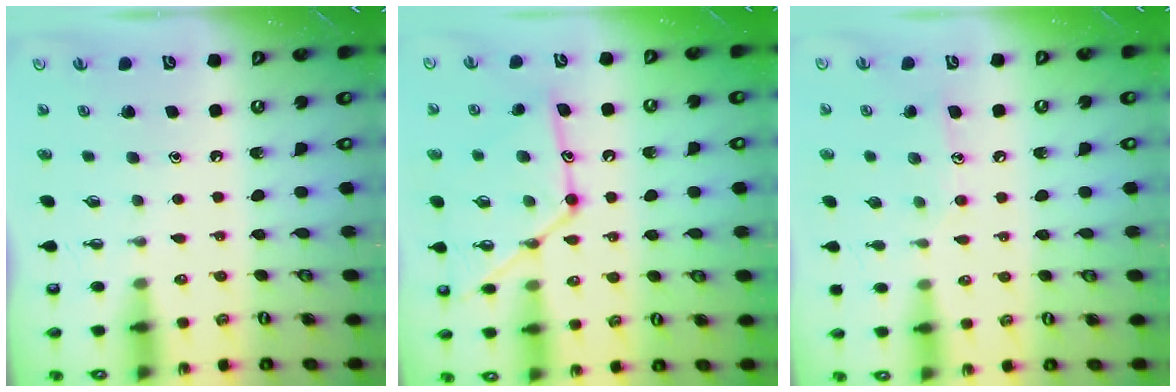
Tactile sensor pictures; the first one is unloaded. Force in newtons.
{"total": 16.8, "press": 16.7, "slide": 1.6}
{"total": 7.3, "press": 7.3, "slide": 0.5}